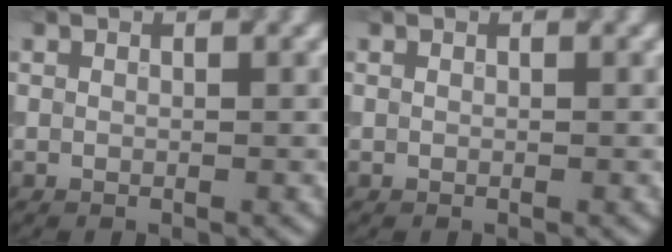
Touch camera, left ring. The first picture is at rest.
{"total": 0.0}